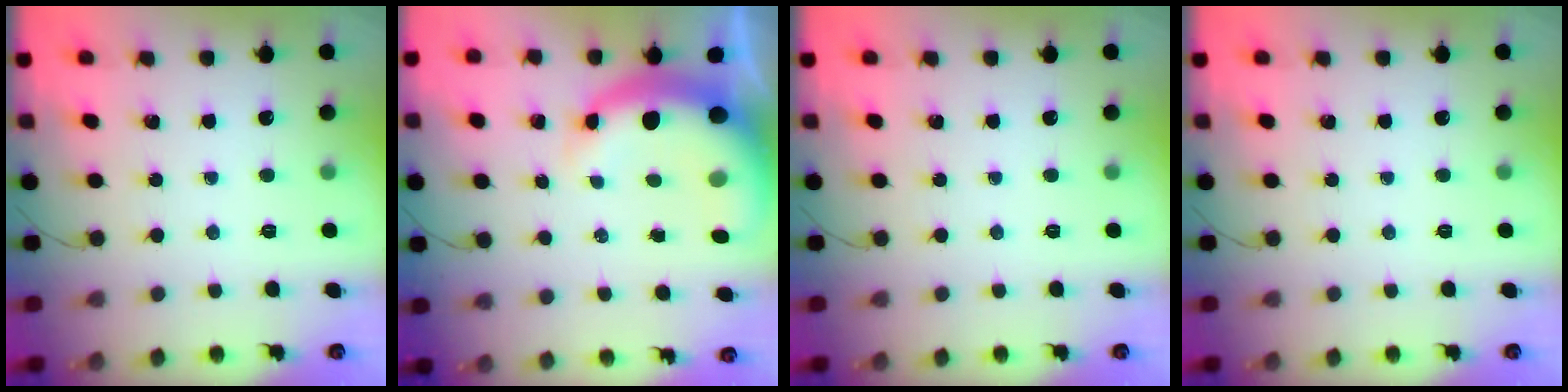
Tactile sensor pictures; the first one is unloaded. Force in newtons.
{"total": 9.1, "press": 8.7, "slide": 2.4}
{"total": 0.0}
{"total": 0.0}